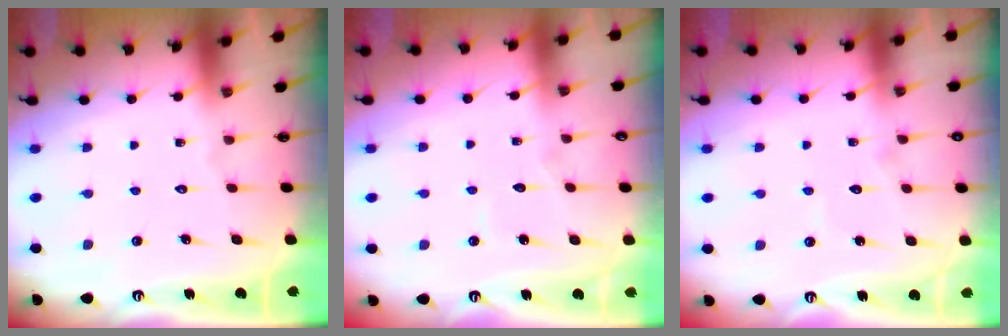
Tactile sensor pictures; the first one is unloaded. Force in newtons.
{"total": 4.5, "press": 4.5, "slide": 0.4}
{"total": 5.6, "press": 5.6, "slide": 0.5}